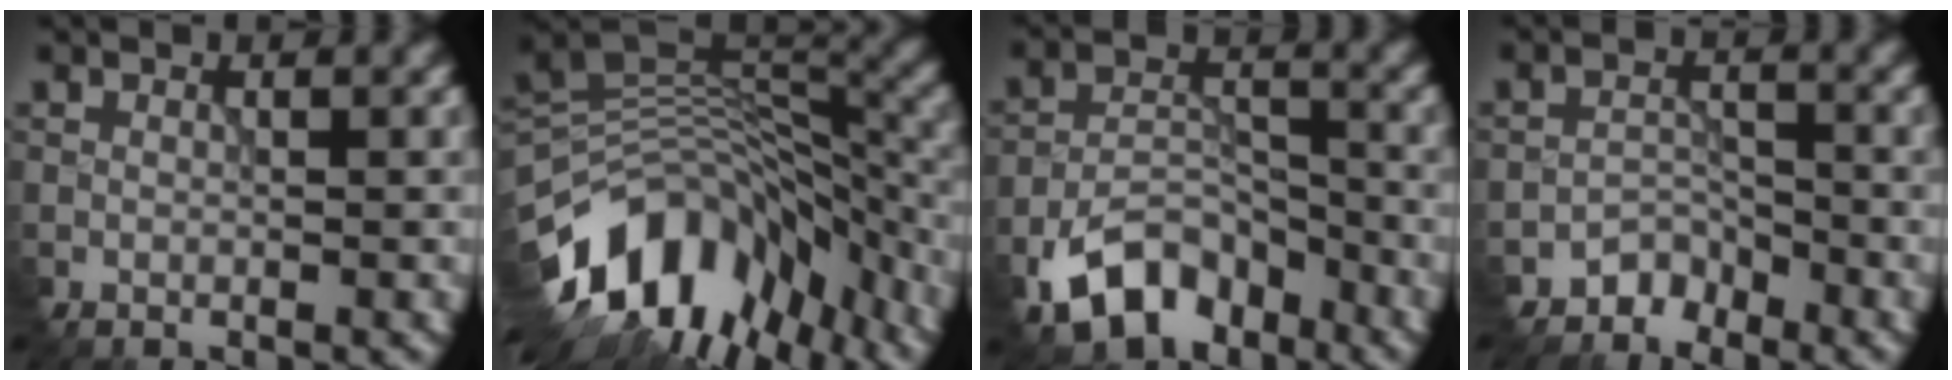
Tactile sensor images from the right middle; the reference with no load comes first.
{"total": 13.6, "force": [-7.8, 8.0, 7.7], "torque": [-0.166, 0.016, -0.127]}
{"total": 5.9, "force": [-4.3, 3.1, 2.5], "torque": [-0.052, 0.003, -0.081]}
{"total": 2.1, "force": [-1.8, 0.3, -1.0], "torque": [0.010, 0.016, -0.033]}